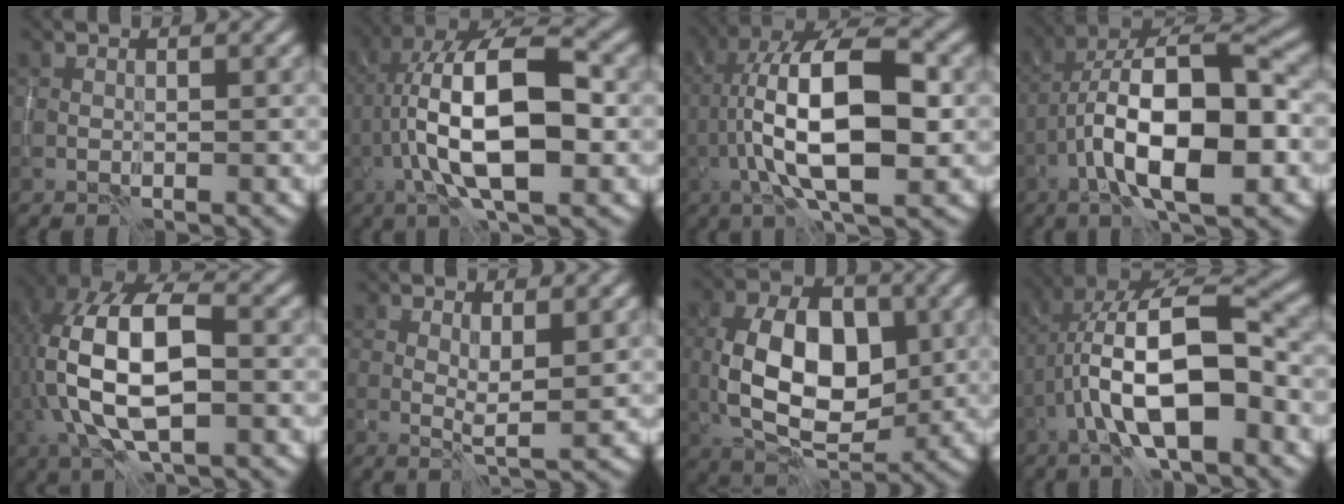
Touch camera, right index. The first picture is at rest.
{"total": 12.6, "force": [-1.5, 4.6, 11.6], "torque": [-0.197, 0.031, -0.034]}
{"total": 12.7, "force": [-1.0, 4.6, 11.8], "torque": [-0.201, 0.029, -0.027]}
{"total": 11.9, "force": [-3.0, 4.4, 10.6], "torque": [-0.185, 0.010, -0.055]}
{"total": 12.7, "force": [-0.5, 6.6, 10.8], "torque": [-0.214, 0.013, -0.015]}
{"total": 2.3, "force": [0.8, 0.6, 2.1], "torque": [-0.037, -0.006, 0.015]}
{"total": 10.0, "force": [0.1, 6.2, 7.9], "torque": [-0.142, 0.000, 0.003]}
{"total": 11.2, "force": [-2.3, 4.3, 10.1], "torque": [-0.181, 0.020, -0.046]}